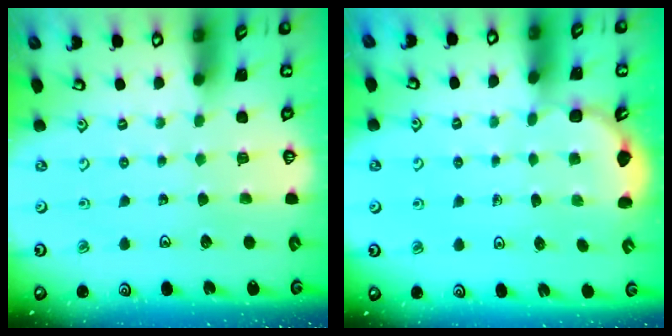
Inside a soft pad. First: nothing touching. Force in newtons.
{"total": 2.5, "press": 2.1, "slide": 1.5}